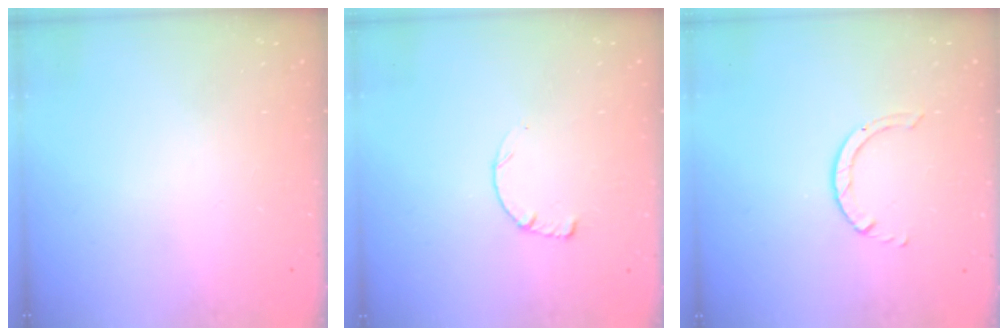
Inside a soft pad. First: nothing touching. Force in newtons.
{"total": 3.0, "press": 3.0, "slide": 0.3}
{"total": 1.7, "press": 1.7, "slide": 0.1}